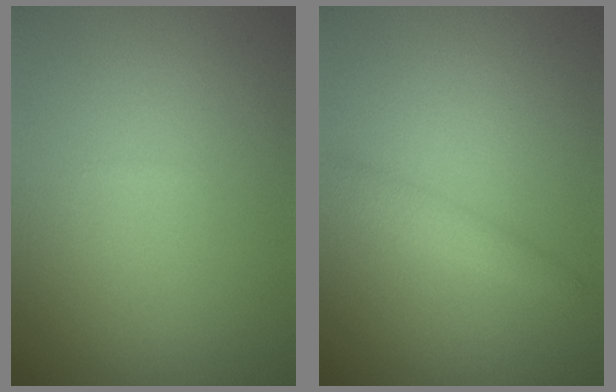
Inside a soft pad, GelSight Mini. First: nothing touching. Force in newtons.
{"total": 1.7, "press": 1.7, "slide": 0.1}